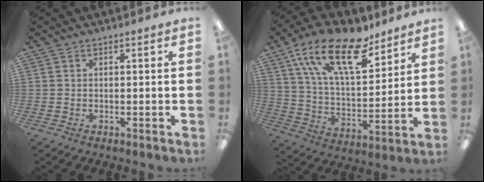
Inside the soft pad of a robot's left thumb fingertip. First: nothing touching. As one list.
[{"total": 21.6, "force": [13.8, 9.1, 13.8], "torque": [-0.257, -0.069, 0.242]}]